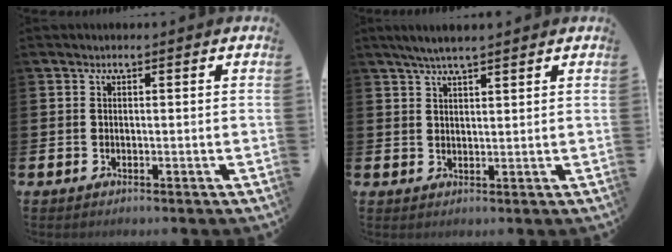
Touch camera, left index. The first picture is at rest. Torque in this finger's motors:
{"motor_torque": [0.39, -0.47, 0.12, 0.14]}